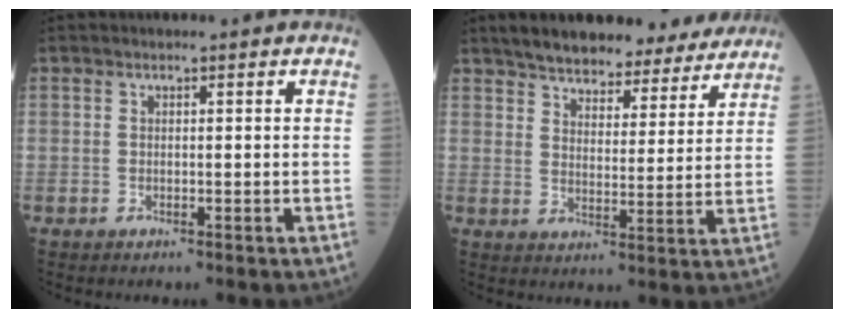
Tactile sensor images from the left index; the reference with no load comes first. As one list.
[{"total": 17.8, "force": [15.9, 5.1, 6.3], "torque": [-0.083, 0.008, 0.212]}]